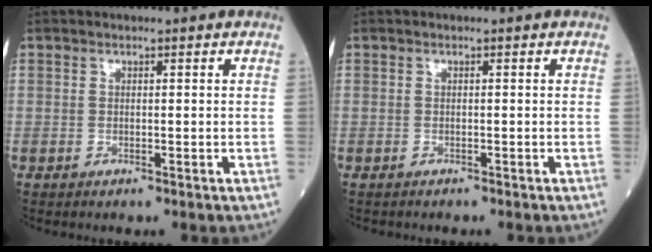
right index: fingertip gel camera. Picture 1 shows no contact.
{"total": 0.5, "force": [-0.5, 0.1, 0.1], "torque": [-0.005, 0.001, -0.009]}